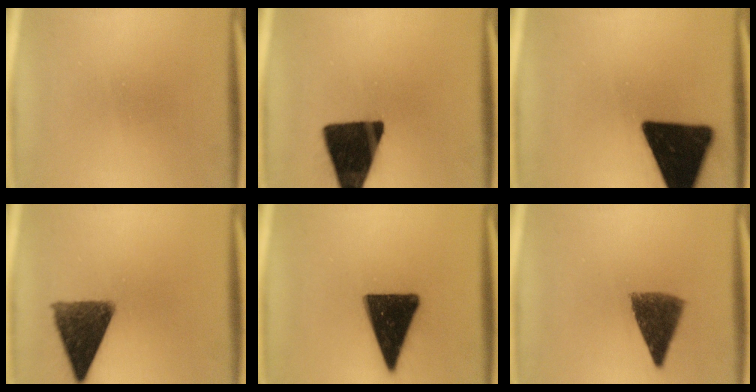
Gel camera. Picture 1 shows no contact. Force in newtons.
{"total": 16.5}
{"total": 19.0}
{"total": 11.6}
{"total": 15.8}
{"total": 6.4}